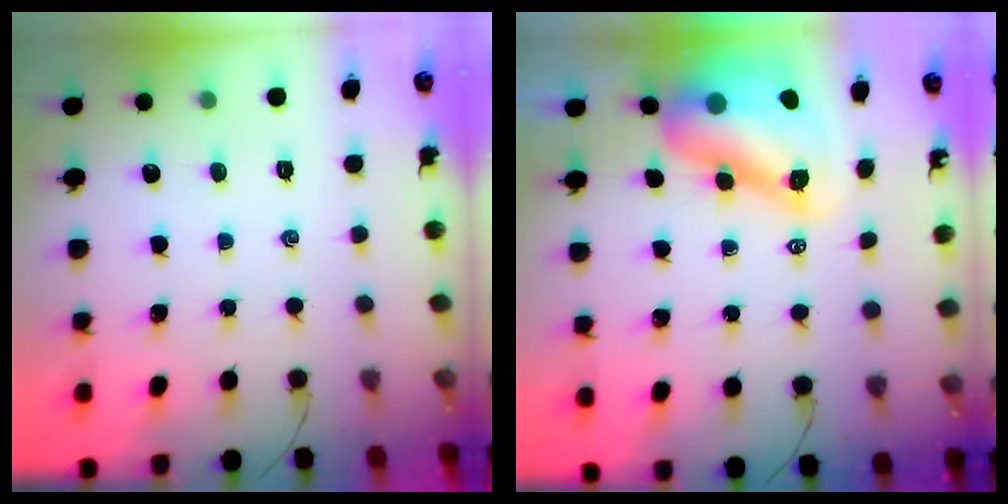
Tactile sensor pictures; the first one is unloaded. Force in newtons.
{"total": 12.8, "press": 12.1, "slide": 4.2}